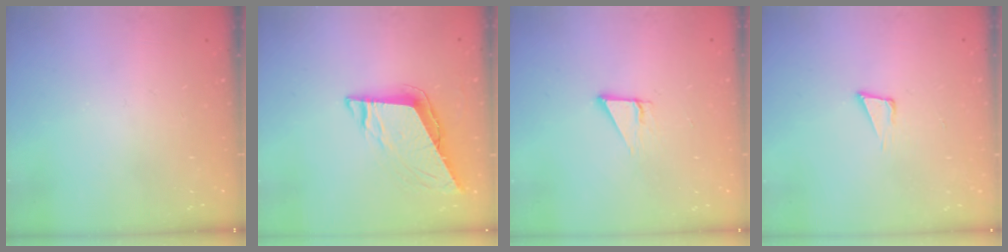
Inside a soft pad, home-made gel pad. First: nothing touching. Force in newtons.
{"total": 8.4, "press": 8.4, "slide": 0.9}
{"total": 3.1, "press": 2.4, "slide": 1.9}
{"total": 4.0, "press": 2.8, "slide": 2.9}